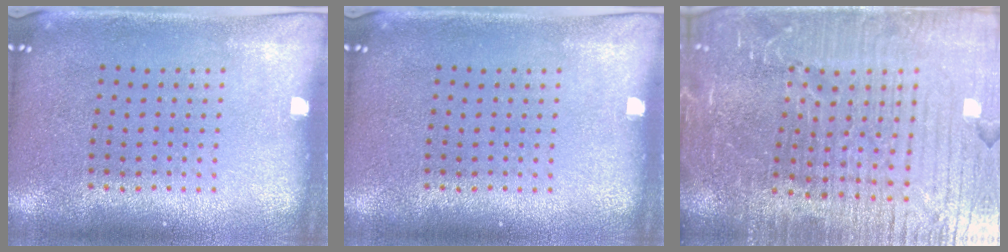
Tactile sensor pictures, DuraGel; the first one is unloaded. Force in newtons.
{"total": 0.0}
{"total": 7.0, "press": 6.1, "slide": 3.4}